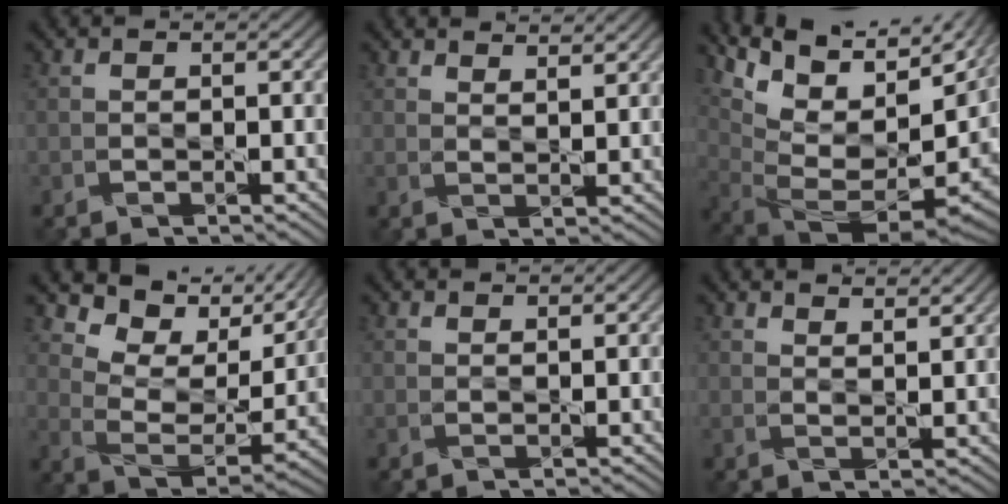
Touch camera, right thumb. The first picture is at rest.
{"total": 3.0, "force": [2.6, 0.5, 1.5], "torque": [-0.019, -0.009, 0.049]}
{"total": 15.7, "force": [6.1, 8.5, 11.7], "torque": [-0.219, 0.013, 0.134]}
{"total": 11.7, "force": [8.1, 5.5, 6.5], "torque": [-0.145, -0.003, 0.141]}
{"total": 0.9, "force": [0.9, 0.1, 0.2], "torque": [-0.011, -0.002, 0.018]}
{"total": 3.6, "force": [3.1, 0.7, 1.7], "torque": [-0.022, -0.011, 0.056]}